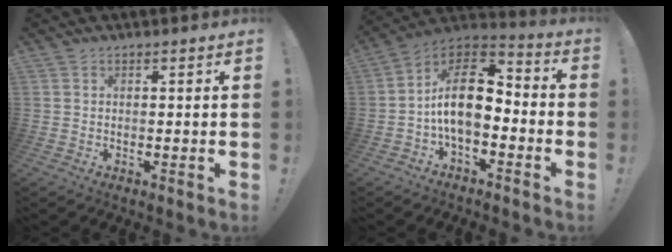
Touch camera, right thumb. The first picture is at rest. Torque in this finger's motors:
{"motor_torque": [0.10, 0.56, 0.87, -0.73, 0.24]}